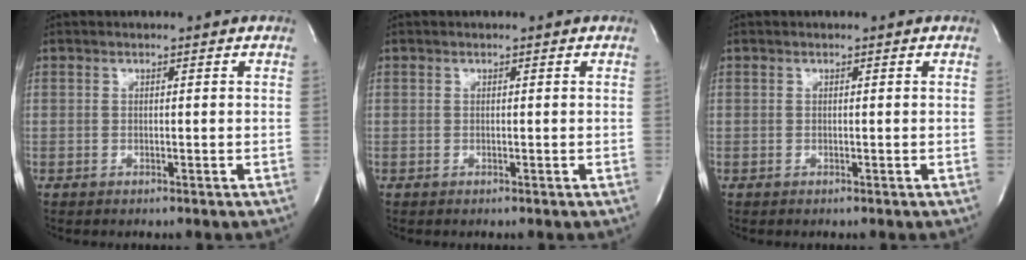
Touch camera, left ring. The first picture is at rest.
{"total": 0.0}
{"total": 0.0}